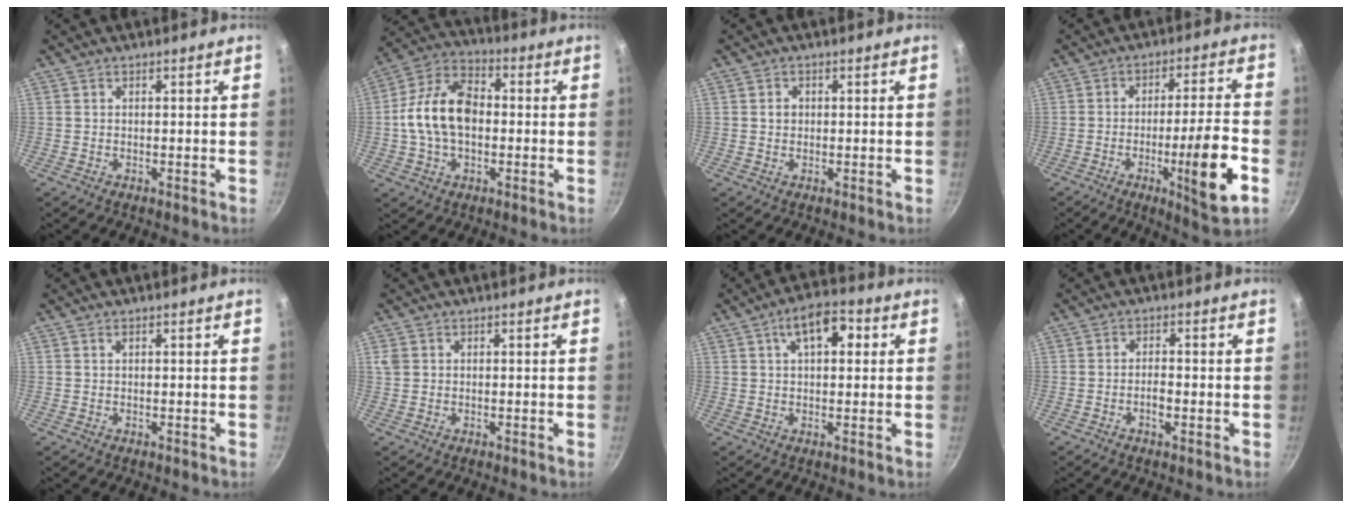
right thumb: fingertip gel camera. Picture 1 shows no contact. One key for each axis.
{"total": 14.1, "fx": -0.4, "fy": 9.2, "fz": 10.7, "tx": -0.172, "ty": 0.032, "tz": -0.021}
{"total": 1.4, "fx": 0.2, "fy": 1.2, "fz": 0.7, "tx": -0.007, "ty": 0.004, "tz": 0.004}
{"total": 14.5, "fx": -4.9, "fy": 1.5, "fz": 13.6, "tx": -0.204, "ty": 0.018, "tz": -0.067}
{"total": 0.5, "fx": 0.4, "fy": 0.2, "fz": 0.4, "tx": -0.005, "ty": 0.001, "tz": 0.006}
{"total": 2.0, "fx": 0.6, "fy": 1.7, "fz": 0.9, "tx": -0.017, "ty": 0.003, "tz": 0.012}
{"total": 8.7, "fx": 2.7, "fy": 4.4, "fz": 7.0, "tx": -0.089, "ty": 0.012, "tz": 0.032}
{"total": 2.7, "fx": -0.9, "fy": 0.9, "fz": 2.4, "tx": -0.044, "ty": 0.007, "tz": -0.017}